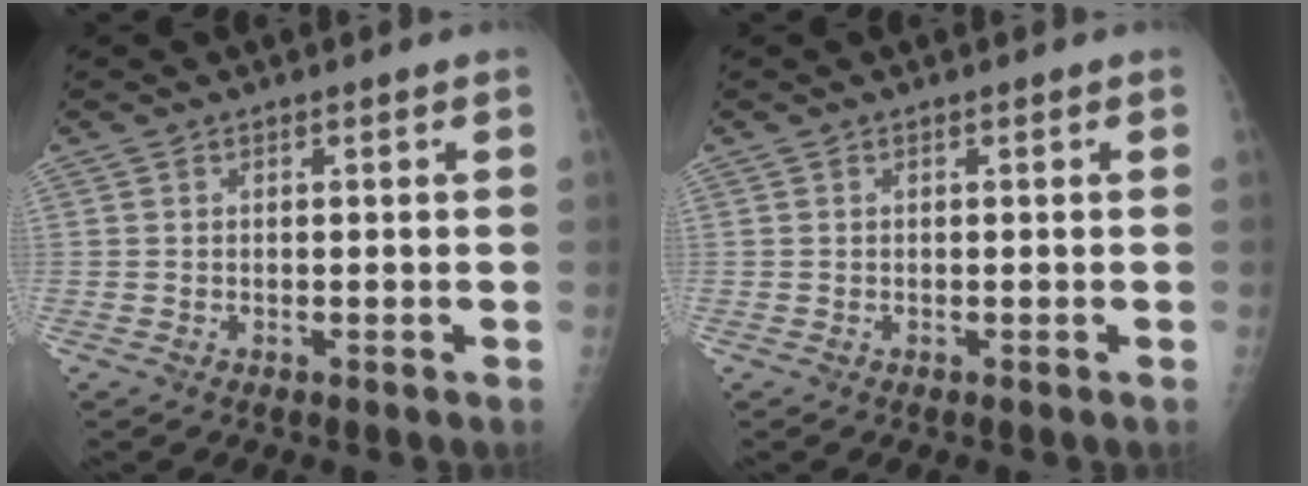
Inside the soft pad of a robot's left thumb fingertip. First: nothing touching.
{"total": 0.0}